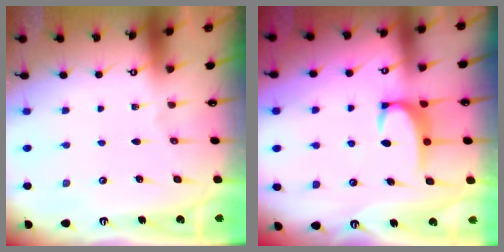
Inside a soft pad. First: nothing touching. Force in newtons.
{"total": 3.1, "press": 3.1, "slide": 0.4}